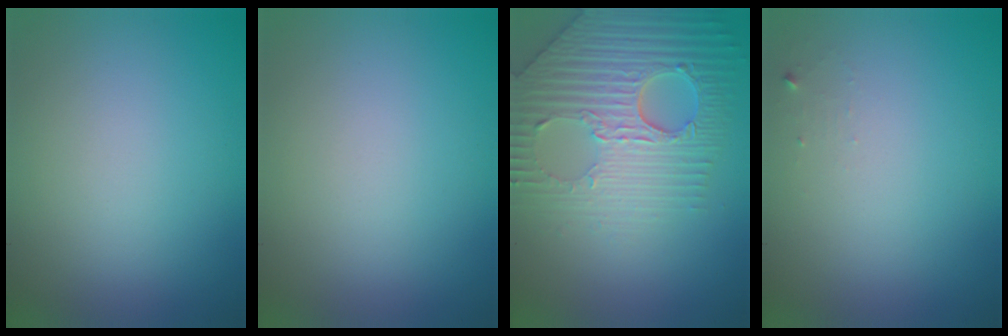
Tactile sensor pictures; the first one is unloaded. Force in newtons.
{"total": 0.0}
{"total": 6.7, "press": 5.5, "slide": 4.0}
{"total": 0.6, "press": 0.6, "slide": 0.1}